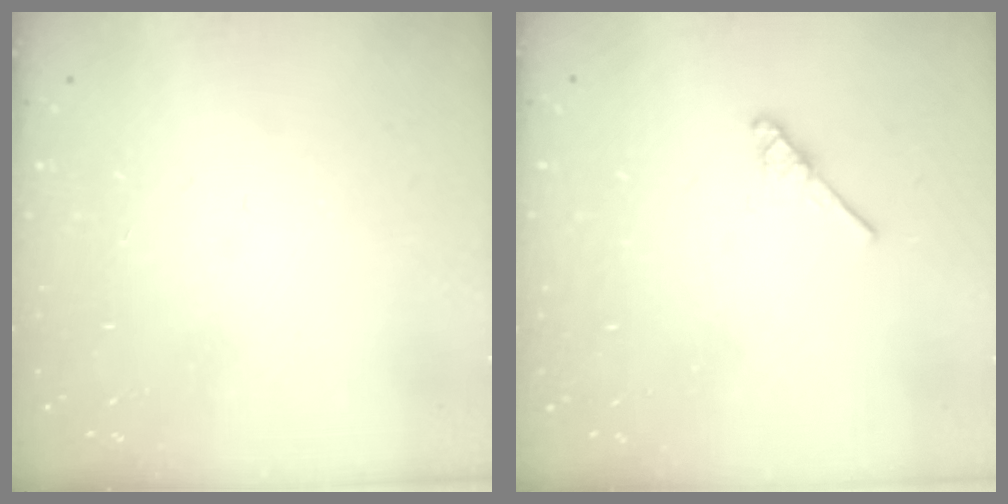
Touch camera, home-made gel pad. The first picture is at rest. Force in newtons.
{"total": 3.7, "press": 3.7, "slide": 0.4}